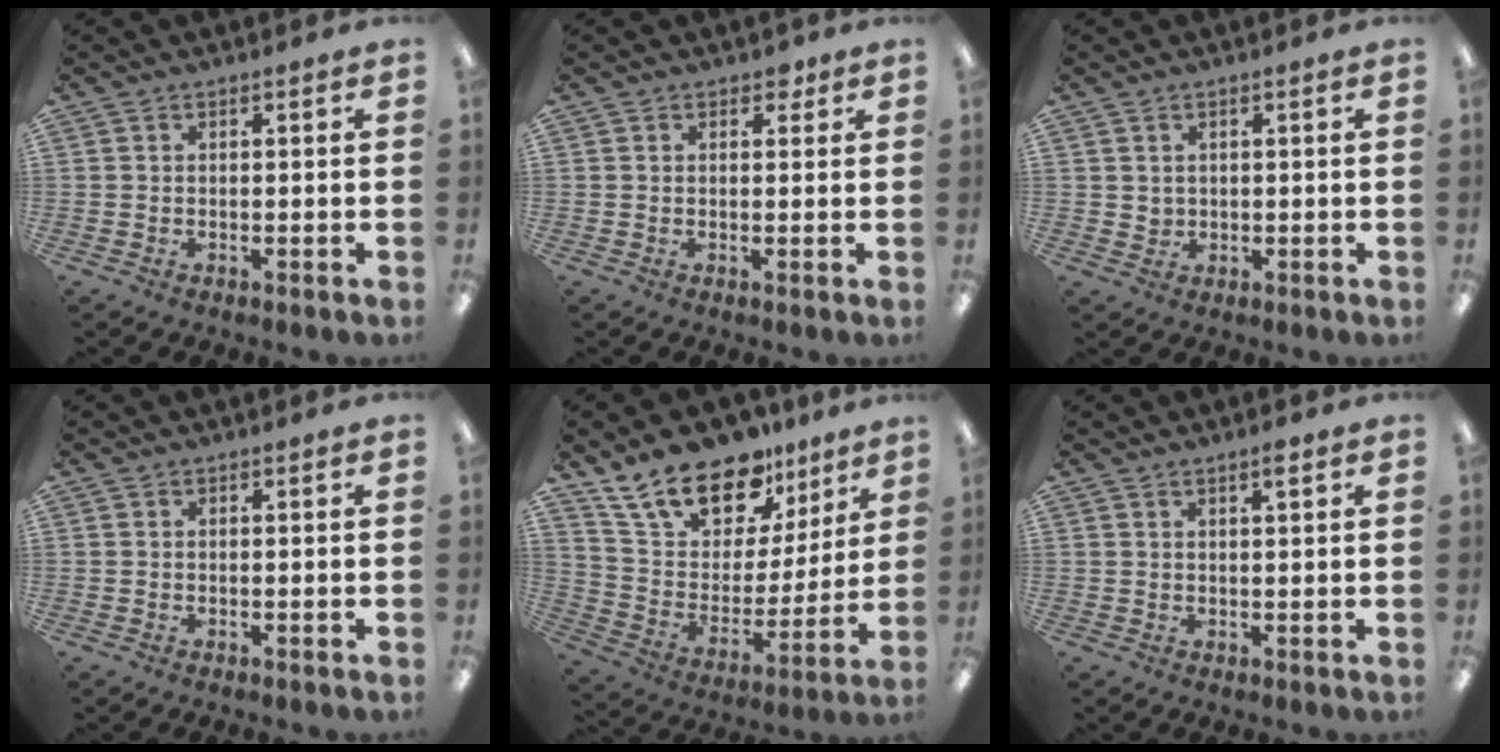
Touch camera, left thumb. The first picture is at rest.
{"total": 2.5, "force": [1.6, 1.6, 1.2], "torque": [-0.001, -0.006, 0.023]}
{"total": 1.8, "force": [1.0, 1.4, 0.3], "torque": [-0.008, 0.002, 0.018]}
{"total": 0.0}
{"total": 19.8, "force": [15.1, 9.7, 8.3], "torque": [-0.155, -0.095, 0.273]}
{"total": 2.1, "force": [1.5, 0.3, 1.4], "torque": [-0.023, -0.002, 0.025]}